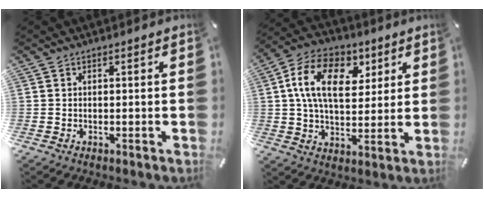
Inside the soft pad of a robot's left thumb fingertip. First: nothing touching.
{"total": 15.4, "force": [4.7, 10.0, 10.8], "torque": [-0.182, 0.007, 0.085]}